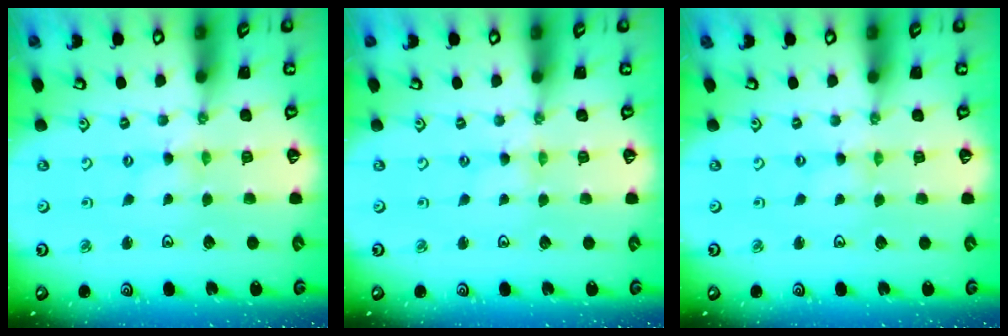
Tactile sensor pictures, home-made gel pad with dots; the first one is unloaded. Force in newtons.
{"total": 0.0}
{"total": 0.0}